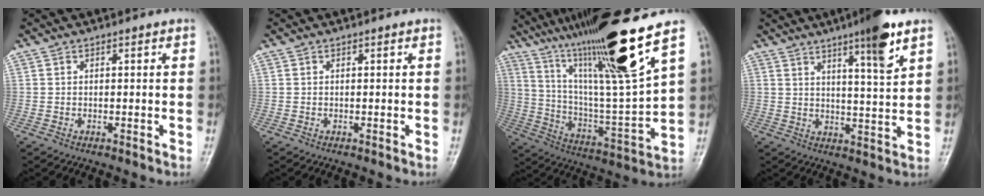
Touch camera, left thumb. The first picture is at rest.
{"total": 0.0}
{"total": 24.7, "force": [15.9, 1.6, 18.8], "torque": [-0.310, -0.065, 0.286]}
{"total": 9.6, "force": [5.8, 1.0, 7.6], "torque": [-0.109, -0.033, 0.086]}